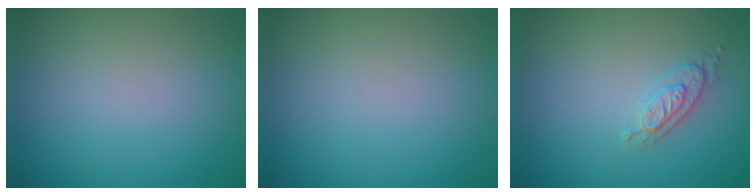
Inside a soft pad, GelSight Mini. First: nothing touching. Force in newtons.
{"total": 0.0}
{"total": 2.0, "press": 1.8, "slide": 0.9}